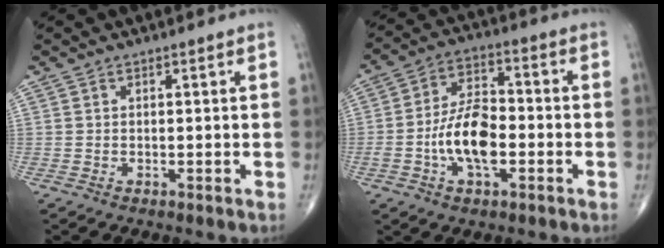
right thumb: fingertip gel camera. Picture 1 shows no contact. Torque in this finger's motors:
{"motor_torque": [0.93, 0.74, 1.40, -0.14, 0.10]}